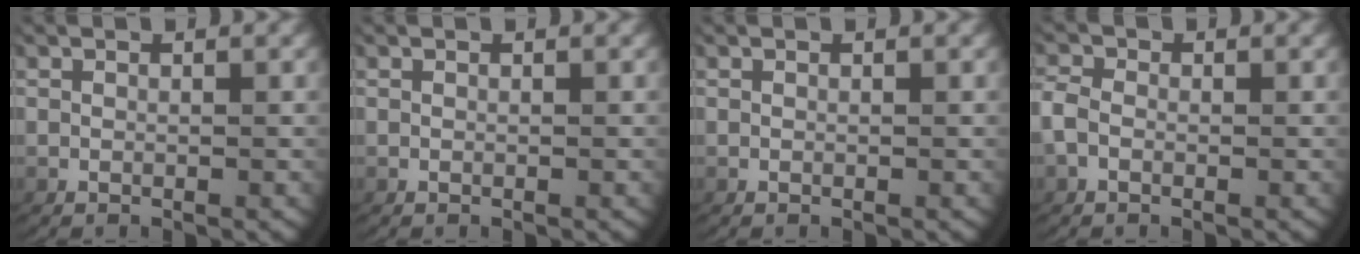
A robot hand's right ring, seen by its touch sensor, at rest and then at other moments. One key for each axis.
{"total": 0.0}
{"total": 0.0}
{"total": 1.9, "fx": -0.4, "fy": 1.6, "fz": 1.0, "tx": -0.034, "ty": -0.003, "tz": -0.008}